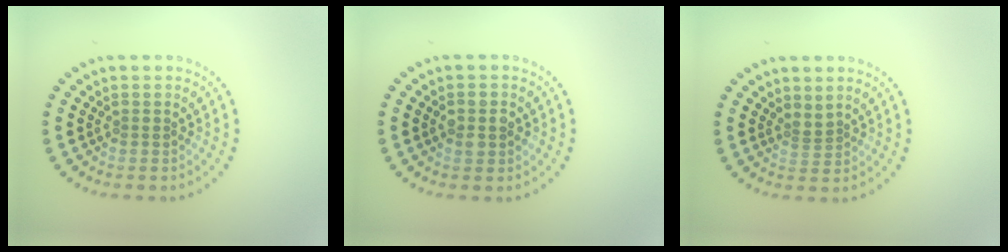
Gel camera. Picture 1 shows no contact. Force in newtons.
{"total": 2.1, "press": 2.1, "slide": 0.4}
{"total": 1.0, "press": 0.6, "slide": 0.8}